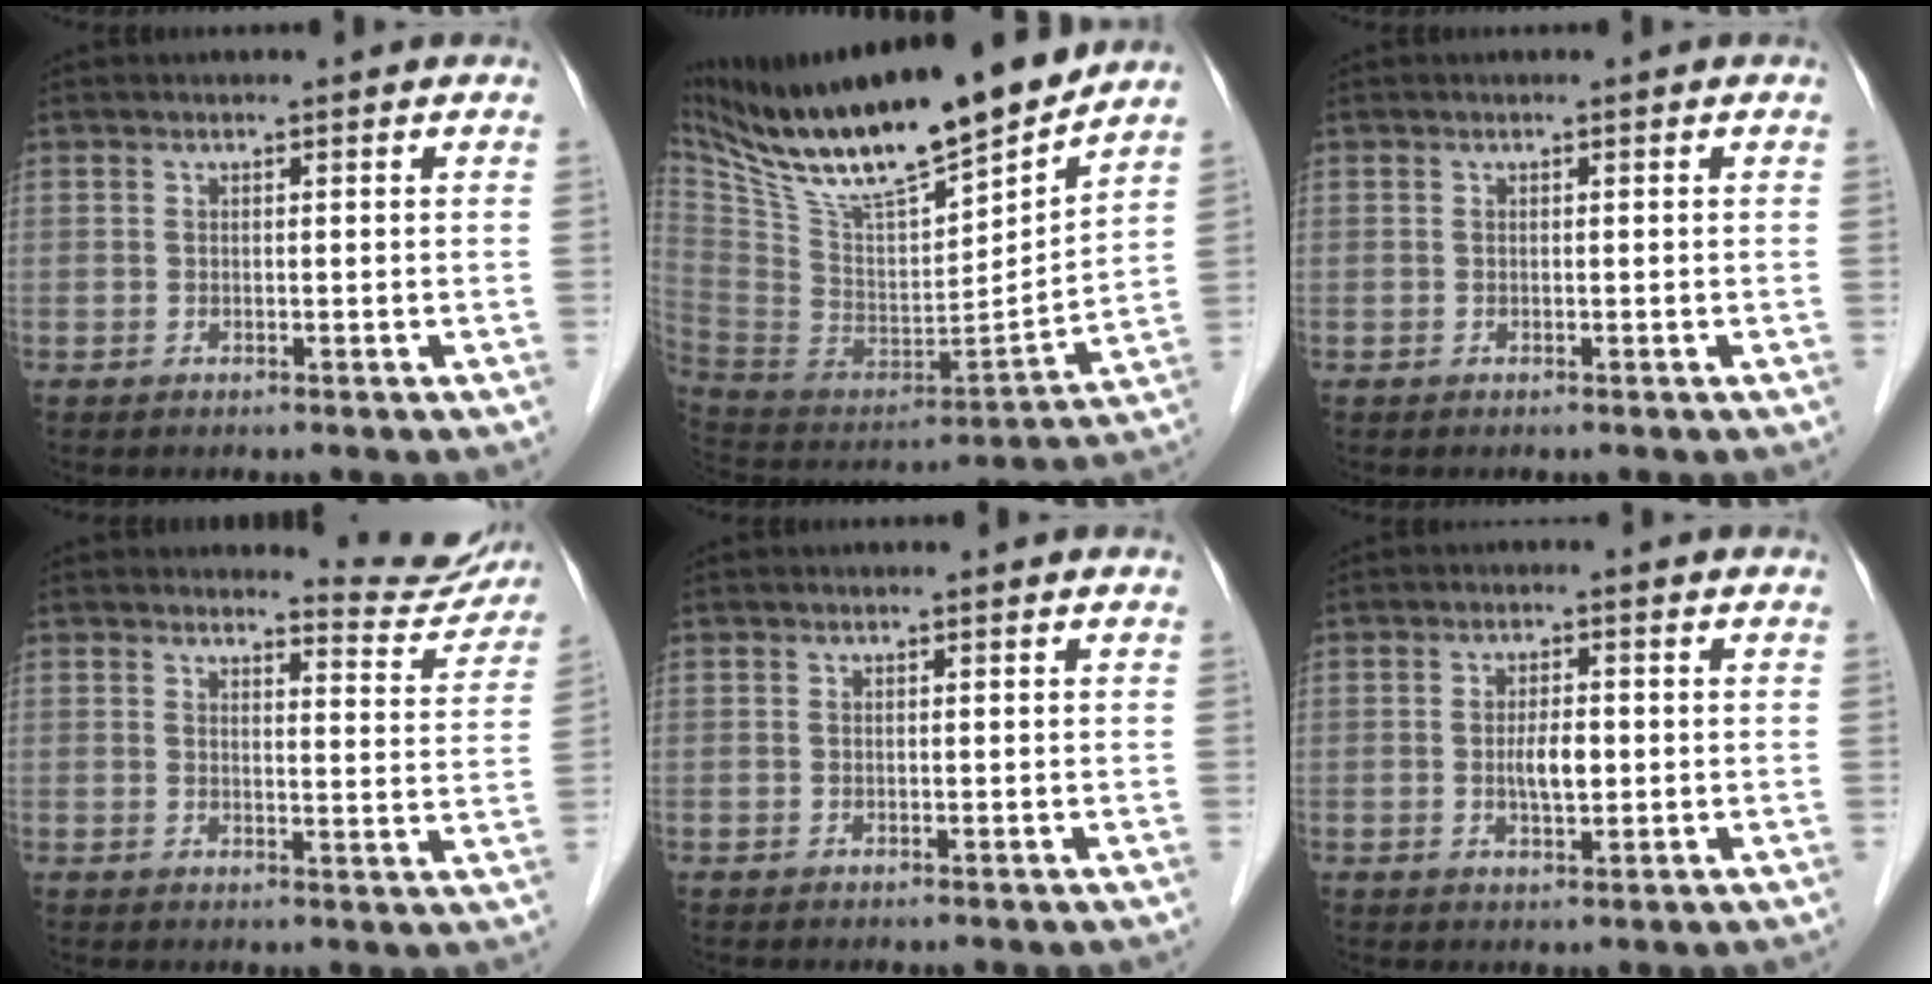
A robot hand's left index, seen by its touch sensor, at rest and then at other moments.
{"total": 24.1, "force": [19.0, 3.4, 14.4], "torque": [-0.257, -0.006, 0.335]}
{"total": 0.0}
{"total": 7.1, "force": [7.1, 0.7, -0.4], "torque": [0.010, -0.042, 0.071]}
{"total": 0.0}
{"total": 3.4, "force": [-0.4, 1.2, 3.2], "torque": [-0.059, -0.002, -0.004]}